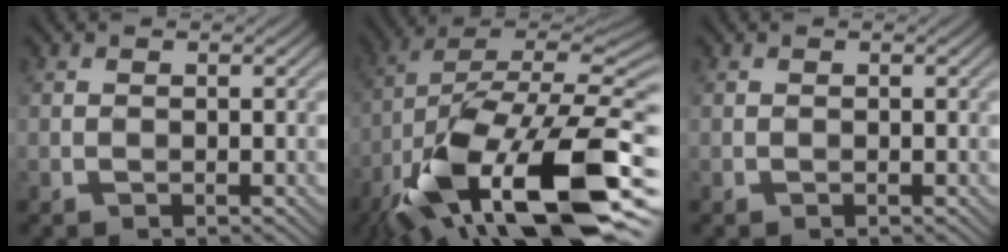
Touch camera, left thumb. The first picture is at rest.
{"total": 19.4, "force": [-8.8, 8.0, 15.3], "torque": [-0.290, -0.010, -0.151]}
{"total": 0.0}